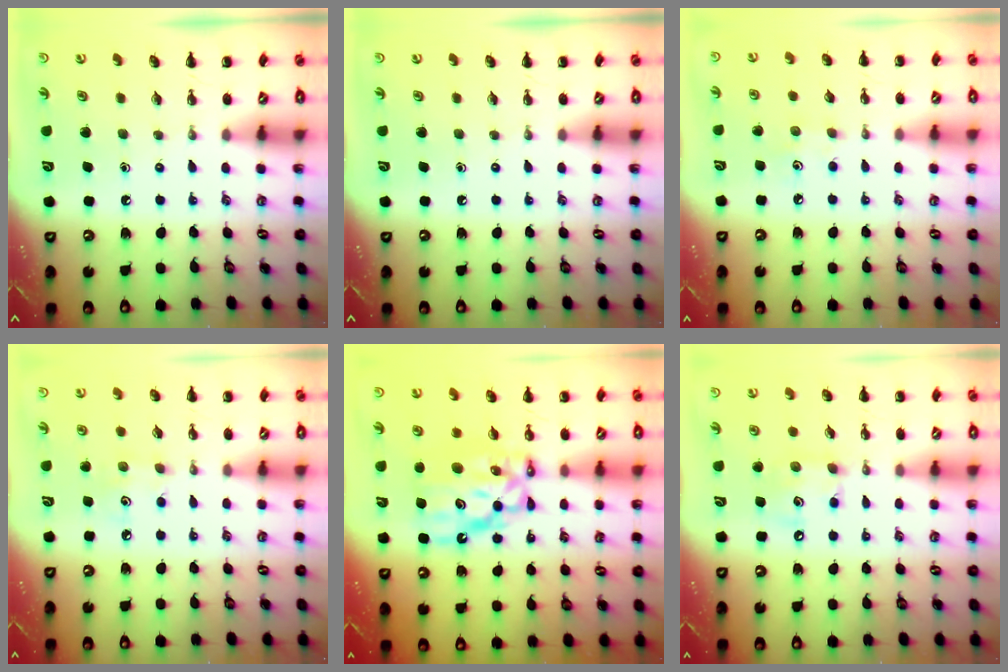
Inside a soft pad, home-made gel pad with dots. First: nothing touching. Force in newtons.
{"total": 0.0}
{"total": 3.7, "press": 3.6, "slide": 0.9}
{"total": 4.4, "press": 4.2, "slide": 1.1}
{"total": 11.3, "press": 10.8, "slide": 3.3}
{"total": 7.9, "press": 7.9, "slide": 0.8}